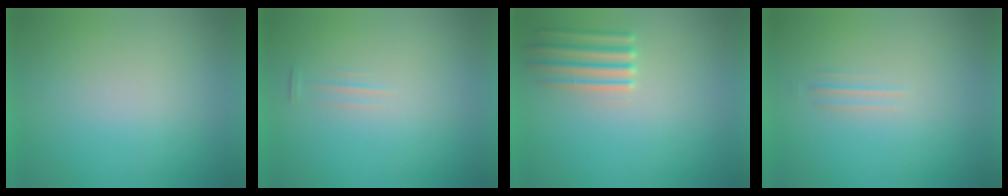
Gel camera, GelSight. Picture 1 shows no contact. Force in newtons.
{"total": 1.4}
{"total": 2.2}
{"total": 1.5}